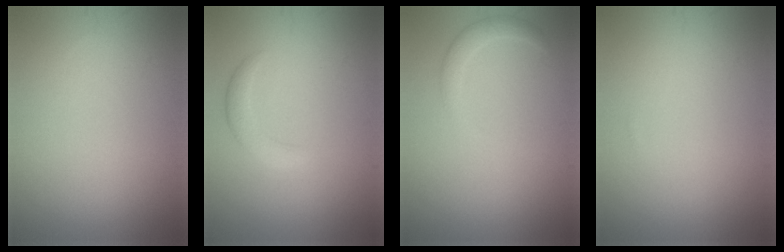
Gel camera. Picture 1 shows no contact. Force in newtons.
{"total": 1.9, "press": 1.9, "slide": 0.1}
{"total": 1.5, "press": 1.5, "slide": 0.1}
{"total": 0.0}